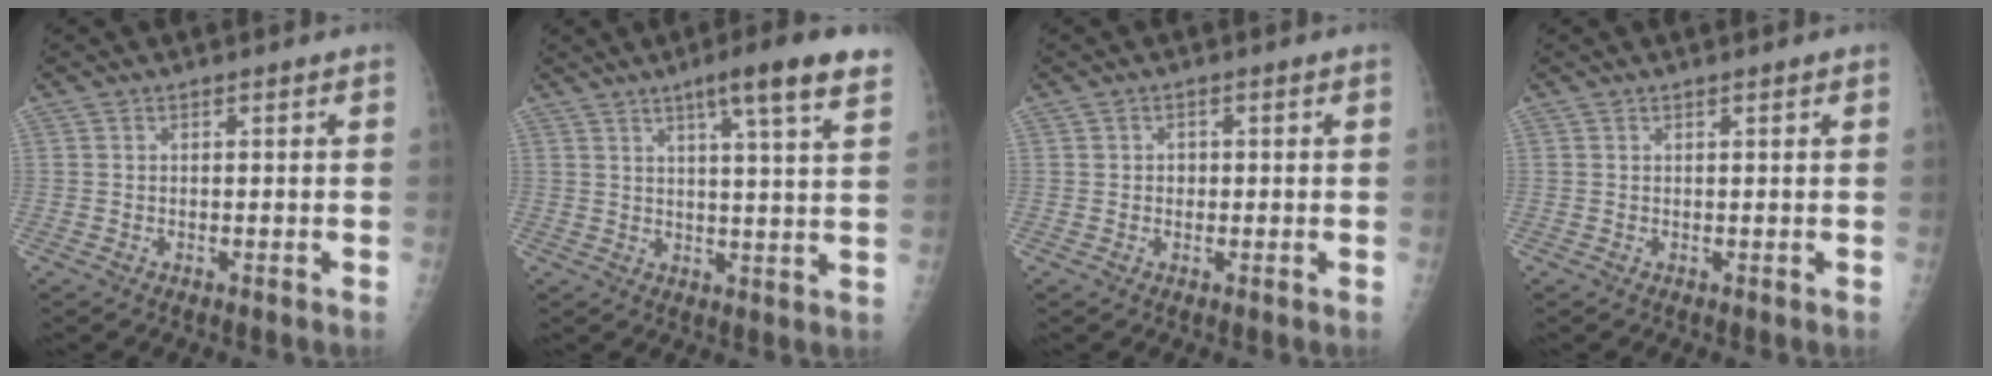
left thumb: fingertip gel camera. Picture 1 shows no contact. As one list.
[{"total": 11.6, "force": [7.3, 0.7, 9.0], "torque": [-0.124, -0.025, 0.092]}, {"total": 1.4, "force": [0.1, 1.2, 0.6], "torque": [-0.002, 0.003, -0.001]}, {"total": 0.8, "force": [0.6, 0.1, 0.6], "torque": [-0.007, -0.001, 0.008]}]